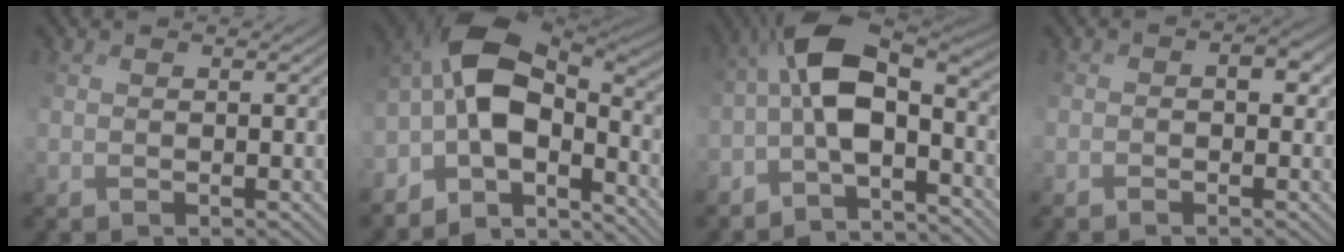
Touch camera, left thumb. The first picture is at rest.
{"total": 11.1, "force": [-3.7, 5.1, 9.2], "torque": [-0.181, 0.017, -0.079]}
{"total": 8.3, "force": [-2.9, 2.8, 7.3], "torque": [-0.135, 0.009, -0.062]}
{"total": 3.1, "force": [-0.5, 1.9, 2.4], "torque": [-0.027, 0.007, 0.001]}